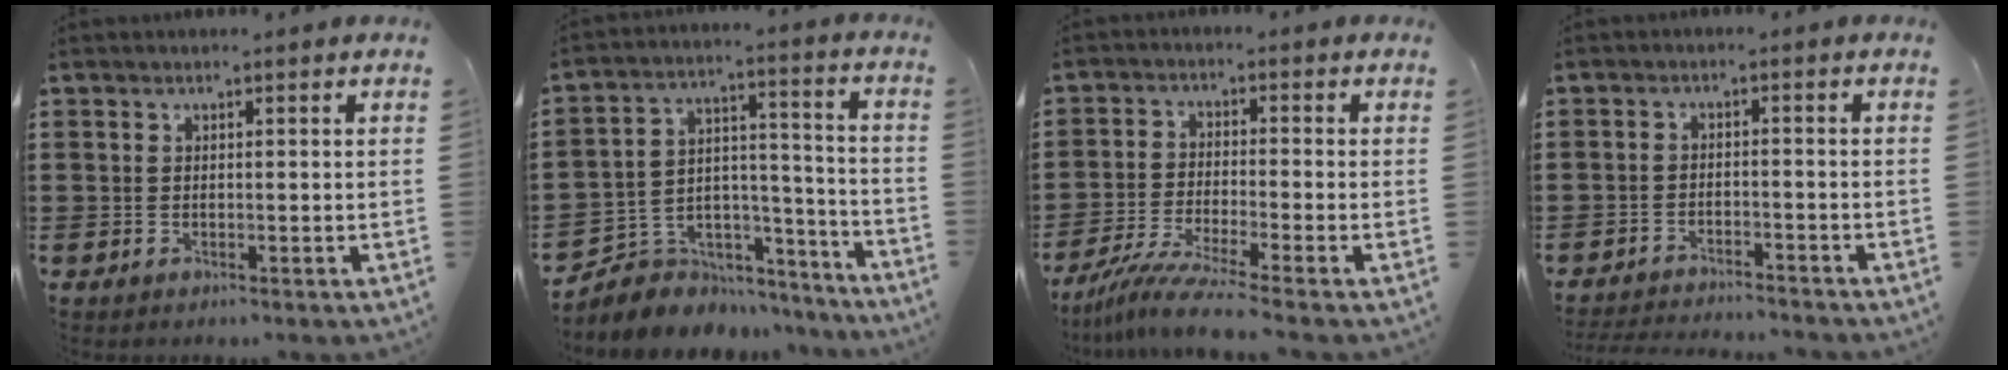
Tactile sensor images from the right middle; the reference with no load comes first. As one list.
[{"total": 5.0, "force": [-3.7, 3.4, -0.2], "torque": [-0.018, -0.002, -0.071]}, {"total": 5.6, "force": [-4.7, -0.7, 2.9], "torque": [-0.069, -0.026, -0.093]}, {"total": 2.9, "force": [-2.9, 0.0, 0.2], "torque": [-0.009, -0.002, -0.060]}]